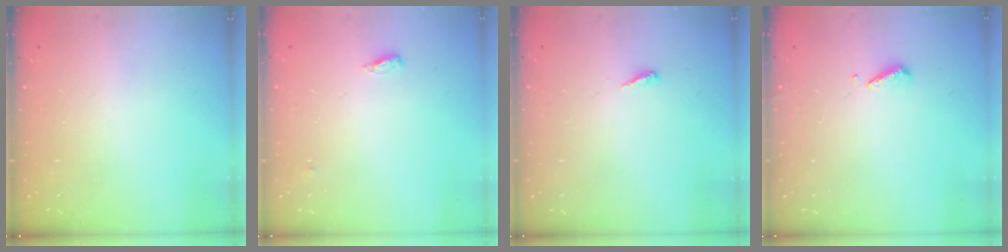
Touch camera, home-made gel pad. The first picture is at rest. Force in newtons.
{"total": 4.7, "press": 4.6, "slide": 1.2}
{"total": 3.2, "press": 3.2, "slide": 0.2}
{"total": 4.0, "press": 3.9, "slide": 0.3}